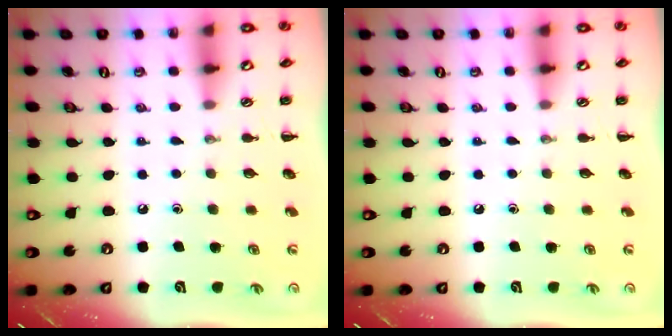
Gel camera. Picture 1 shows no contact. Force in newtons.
{"total": 0.0}